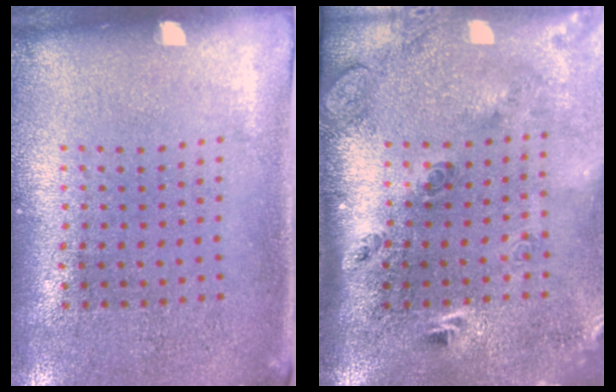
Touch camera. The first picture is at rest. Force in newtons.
{"total": 3.0, "press": 1.9, "slide": 2.2}